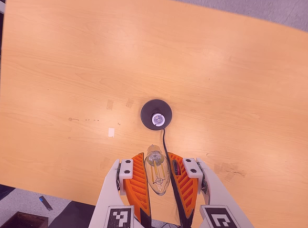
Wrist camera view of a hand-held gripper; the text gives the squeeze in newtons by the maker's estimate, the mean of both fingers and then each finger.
{"total": 9.9, "left": 9.5, "right": 10.2}